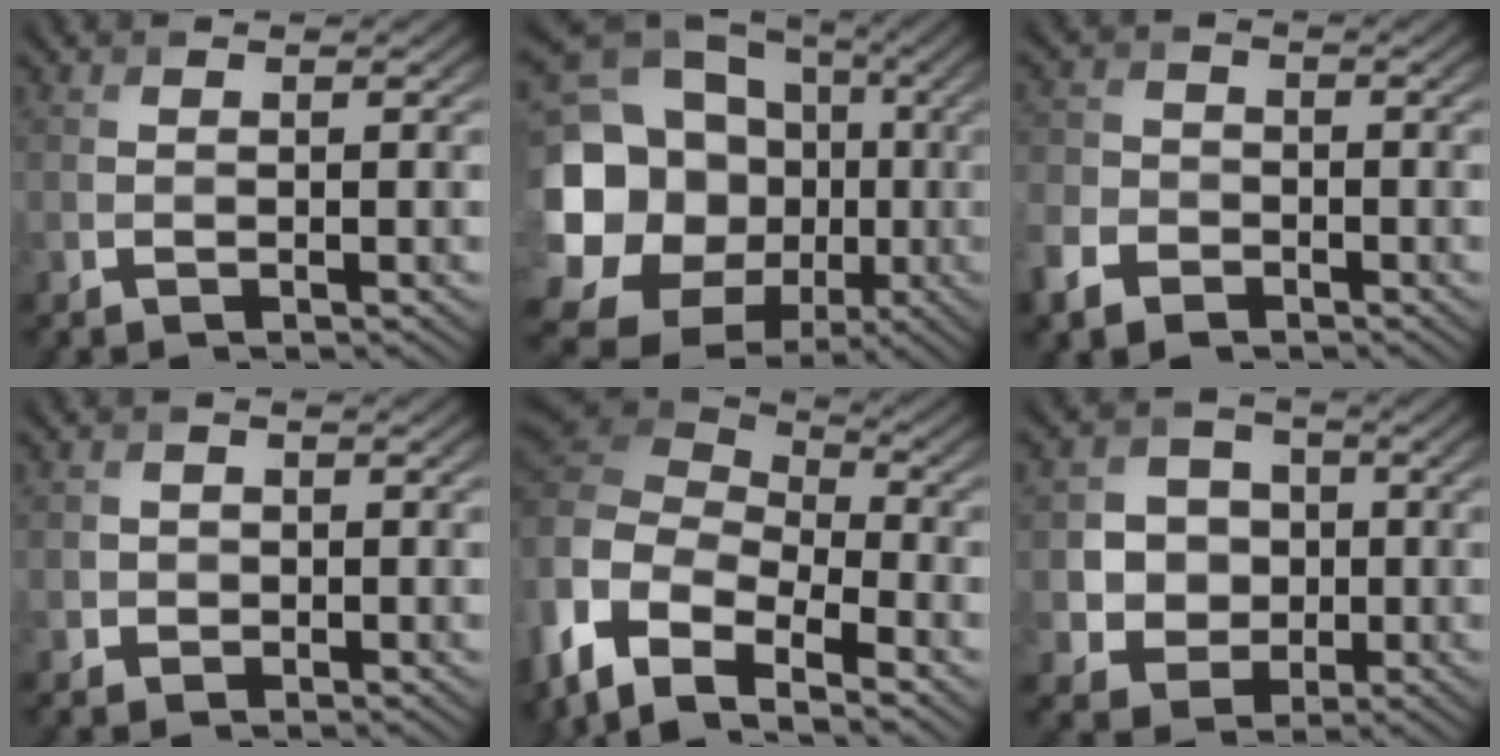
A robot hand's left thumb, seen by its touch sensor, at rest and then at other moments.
{"total": 21.6, "force": [-0.7, 18.2, 11.7], "torque": [-0.257, -0.023, -0.023]}
{"total": 5.3, "force": [-2.9, 3.7, 2.4], "torque": [-0.074, -0.006, -0.069]}
{"total": 1.9, "force": [-0.4, 1.9, 0.2], "torque": [0.002, 0.003, -0.012]}
{"total": 10.4, "force": [-3.6, 6.2, 7.5], "torque": [-0.193, -0.017, -0.058]}
{"total": 7.3, "force": [-0.1, 6.8, 2.6], "torque": [-0.063, -0.012, -0.017]}